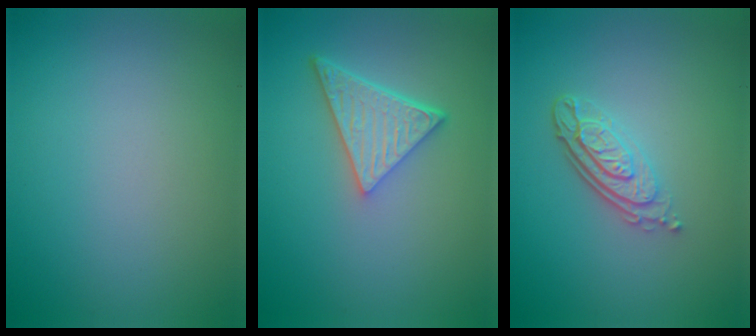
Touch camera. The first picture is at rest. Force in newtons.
{"total": 5.1, "press": 3.7, "slide": 3.5}
{"total": 4.1, "press": 2.9, "slide": 2.9}